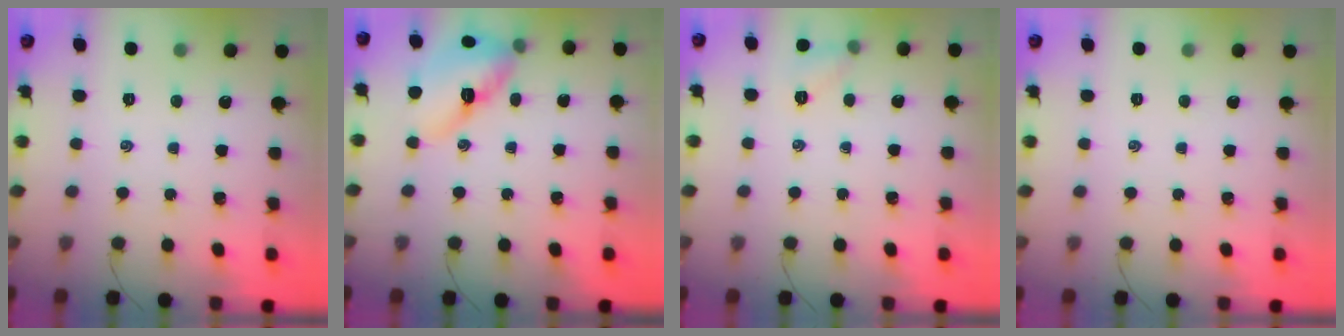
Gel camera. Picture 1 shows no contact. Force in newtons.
{"total": 14.6, "press": 14.4, "slide": 2.5}
{"total": 5.8, "press": 5.6, "slide": 1.7}
{"total": 0.0}